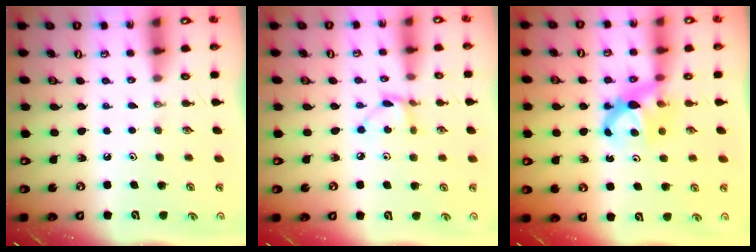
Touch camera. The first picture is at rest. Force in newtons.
{"total": 3.9, "press": 3.9, "slide": 0.1}
{"total": 6.7, "press": 6.7, "slide": 0.4}